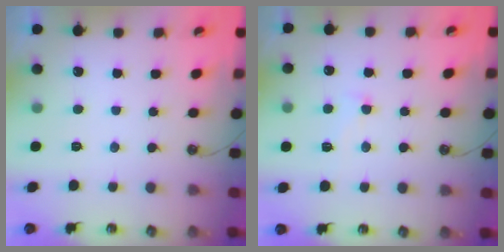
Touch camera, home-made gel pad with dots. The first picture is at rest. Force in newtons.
{"total": 0.6, "press": 0.3, "slide": 0.5}